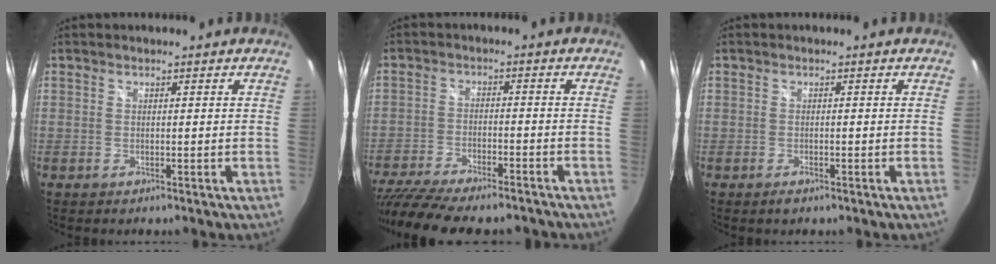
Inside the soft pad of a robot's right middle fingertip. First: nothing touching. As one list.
[{"total": 18.0, "force": [-15.2, 3.9, 8.8], "torque": [-0.182, -0.043, -0.240]}, {"total": 1.2, "force": [-0.9, 0.4, 0.7], "torque": [-0.012, -0.002, -0.016]}]